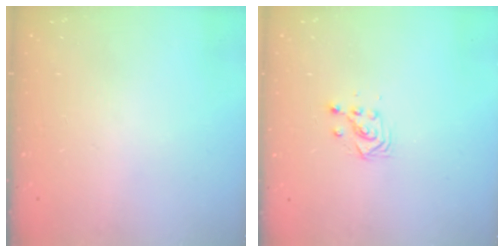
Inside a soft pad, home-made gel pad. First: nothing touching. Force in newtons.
{"total": 3.0, "press": 3.0, "slide": 0.2}